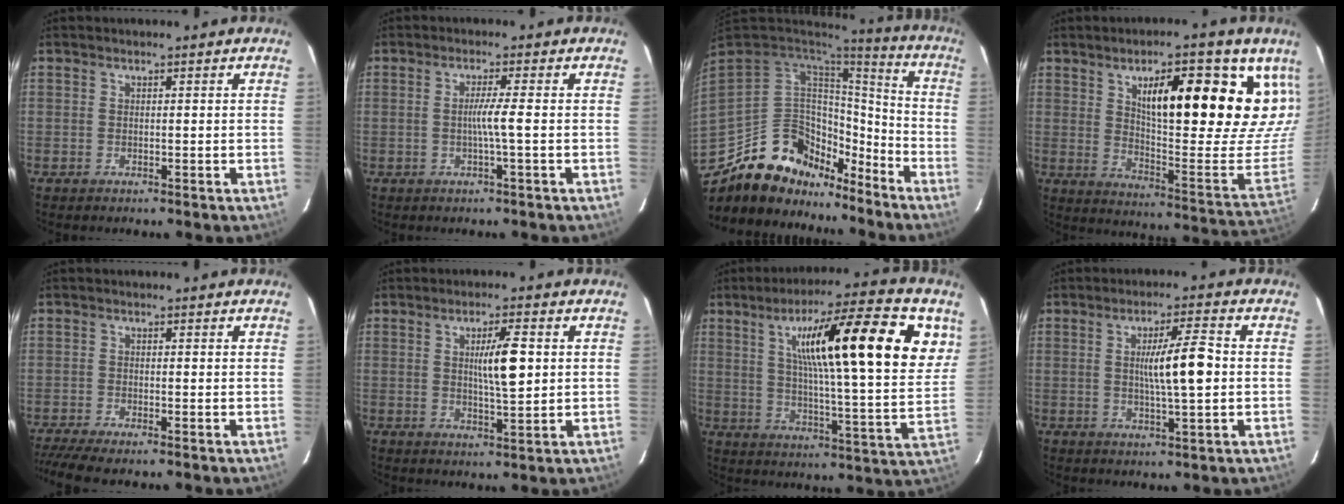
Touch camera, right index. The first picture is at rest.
{"total": 2.9, "force": [-0.4, -0.8, 2.8], "torque": [-0.051, -0.002, -0.008]}
{"total": 18.8, "force": [-15.6, 8.7, 5.9], "torque": [-0.105, 0.052, -0.257]}
{"total": 22.9, "force": [10.8, 4.5, 19.7], "torque": [-0.241, 0.008, 0.165]}
{"total": 6.1, "force": [-4.9, 0.4, 3.6], "torque": [-0.060, -0.009, -0.083]}
{"total": 6.3, "force": [1.1, 0.7, 6.2], "torque": [-0.104, 0.001, 0.019]}
{"total": 23.5, "force": [8.9, 2.7, 21.6], "torque": [-0.318, 0.023, 0.129]}
{"total": 7.6, "force": [0.2, 0.2, 7.6], "torque": [-0.127, 0.003, 0.003]}